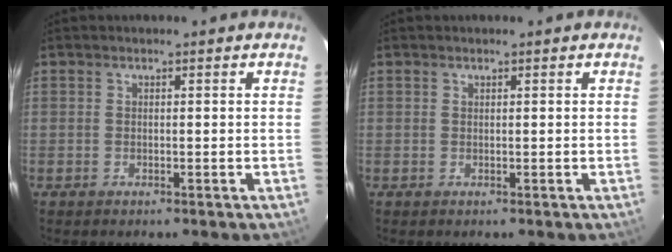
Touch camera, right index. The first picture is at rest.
{"total": 0.0}